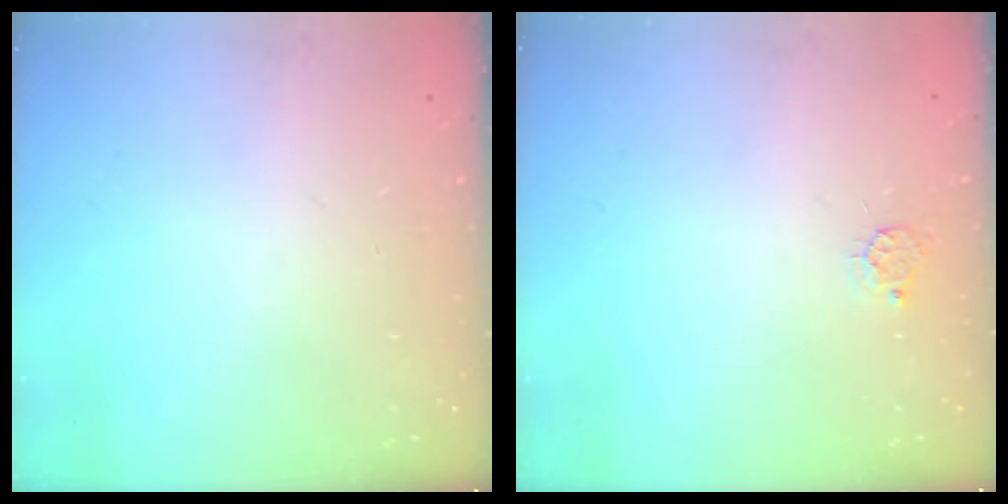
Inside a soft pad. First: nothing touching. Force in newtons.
{"total": 3.8, "press": 3.7, "slide": 0.3}